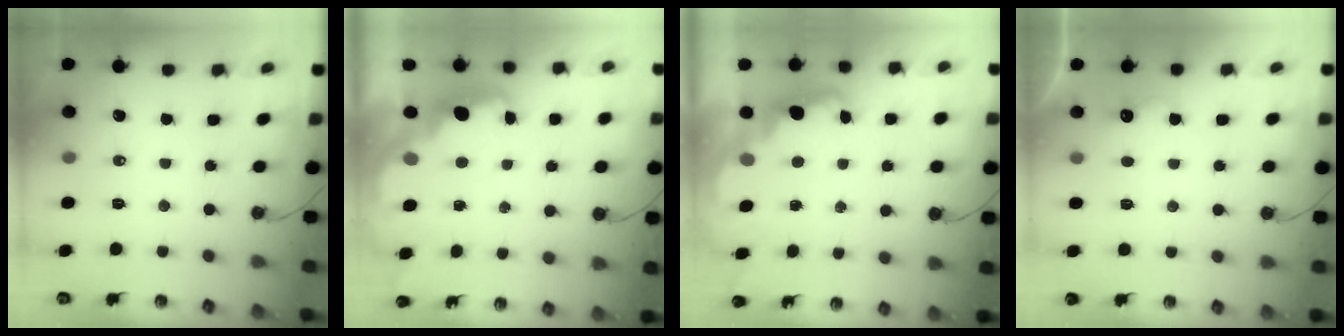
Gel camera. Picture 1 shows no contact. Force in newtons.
{"total": 2.2, "press": 2.1, "slide": 0.6}
{"total": 2.4, "press": 2.3, "slide": 0.7}
{"total": 5.4, "press": 5.4, "slide": 0.7}